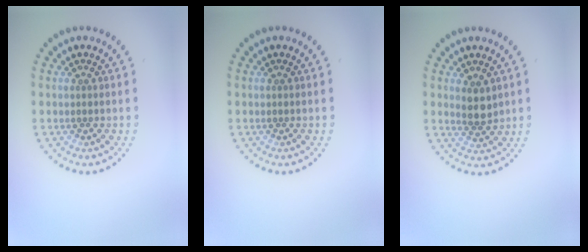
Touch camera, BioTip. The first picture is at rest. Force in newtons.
{"total": 0.0}
{"total": 2.2, "press": 2.0, "slide": 1.0}